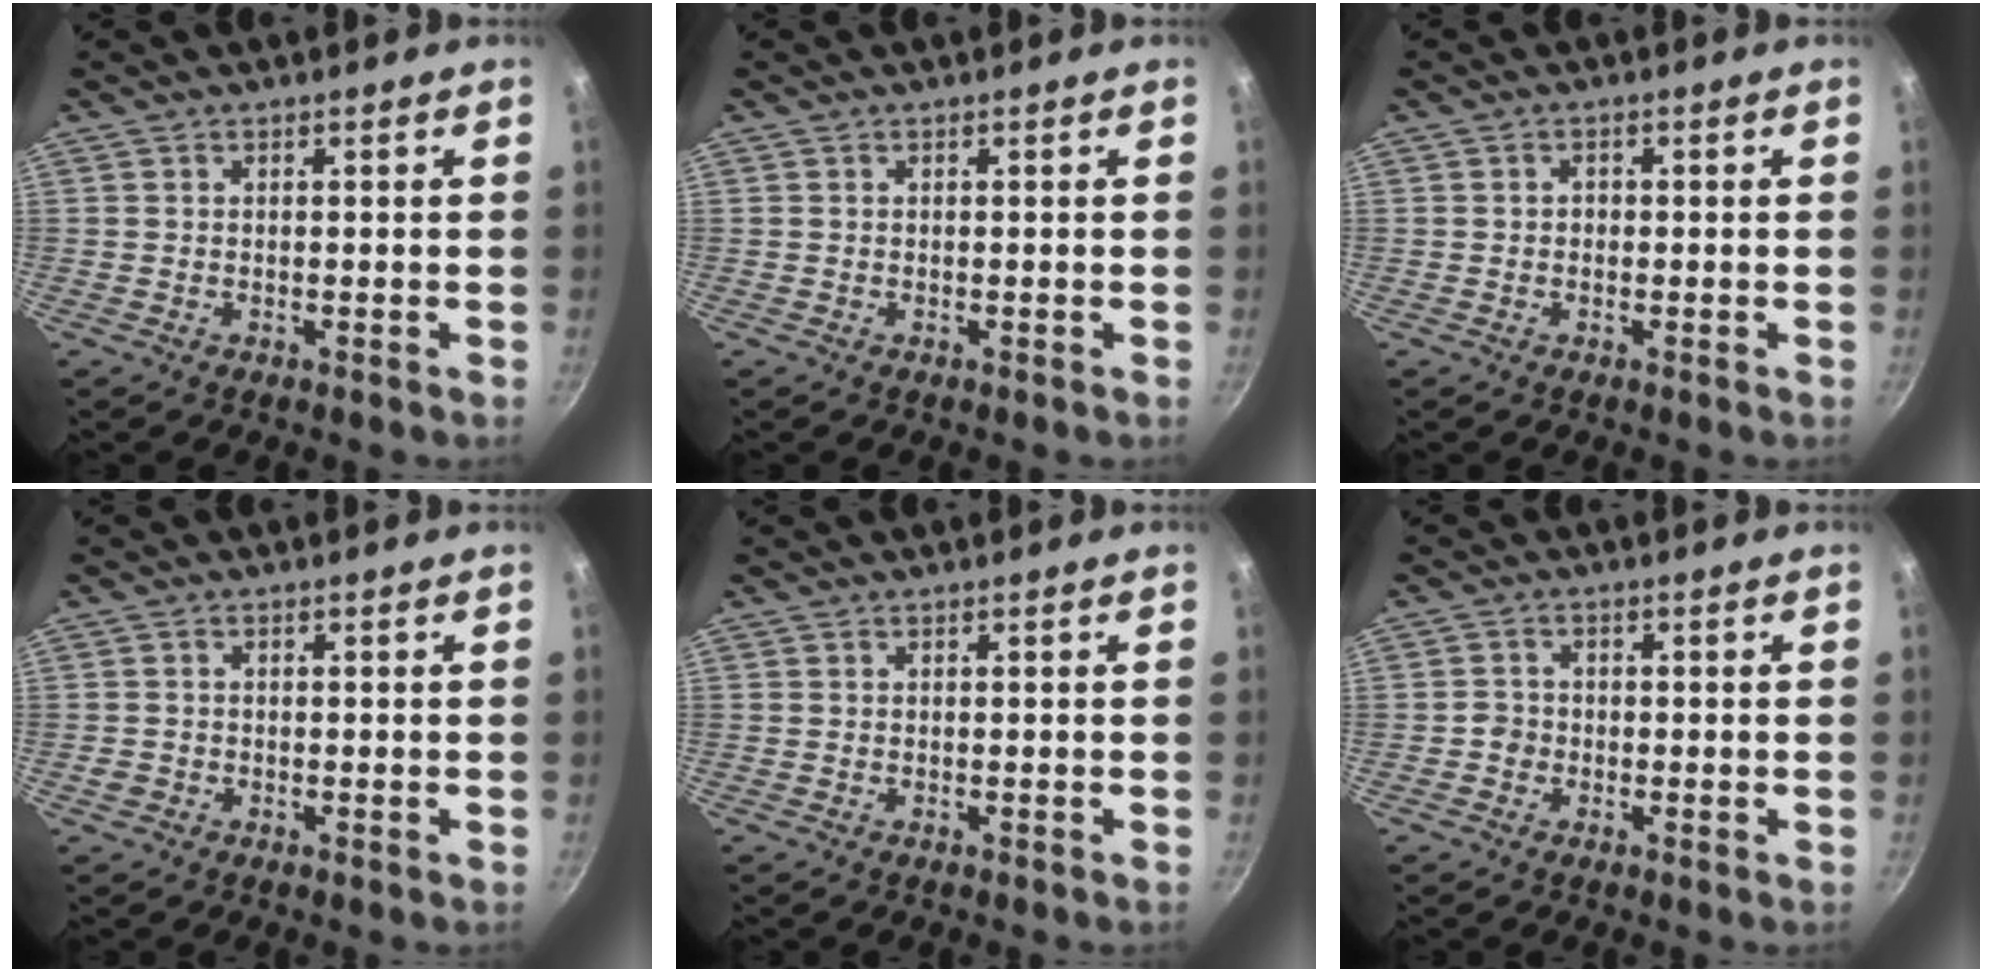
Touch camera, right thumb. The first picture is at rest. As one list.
[{"total": 0.0}, {"total": 1.2, "force": [0.0, 1.0, 0.6], "torque": [-0.009, 0.005, -0.002]}, {"total": 1.3, "force": [-0.4, 1.2, 0.5], "torque": [-0.008, 0.003, -0.008]}, {"total": 0.0}, {"total": 2.1, "force": [-0.7, 1.9, 0.5], "torque": [0.002, 0.007, -0.016]}]